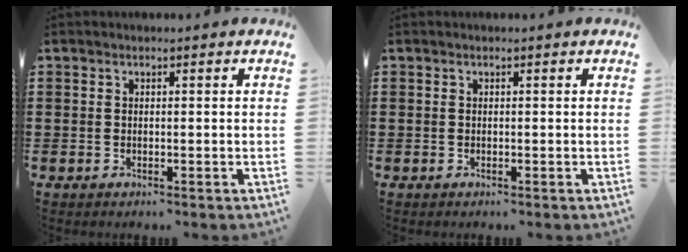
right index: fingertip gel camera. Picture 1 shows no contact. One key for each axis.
{"total": 0.0}